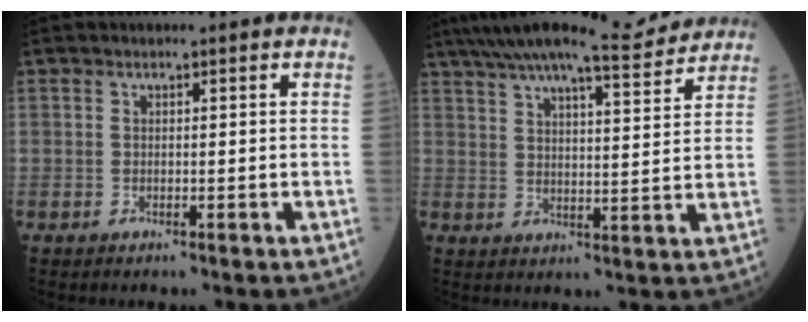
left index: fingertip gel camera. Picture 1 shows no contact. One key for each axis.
{"total": 14.4, "fx": 13.1, "fy": 1.1, "fz": 5.8, "tx": -0.101, "ty": 0.009, "tz": 0.191}